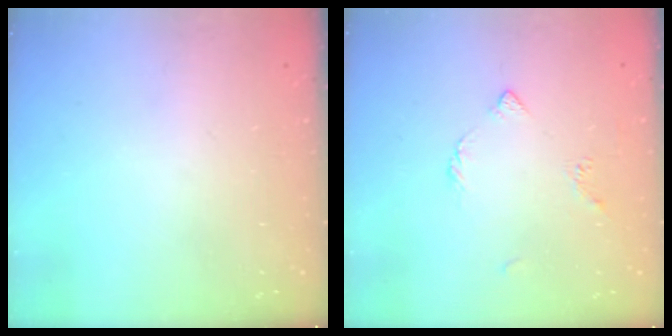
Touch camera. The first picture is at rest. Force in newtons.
{"total": 3.7, "press": 3.7, "slide": 0.7}